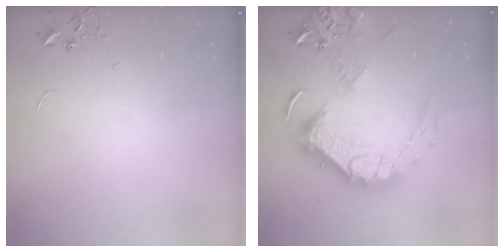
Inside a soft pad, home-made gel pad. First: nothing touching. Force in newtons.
{"total": 25.9, "press": 25.7, "slide": 3.3}